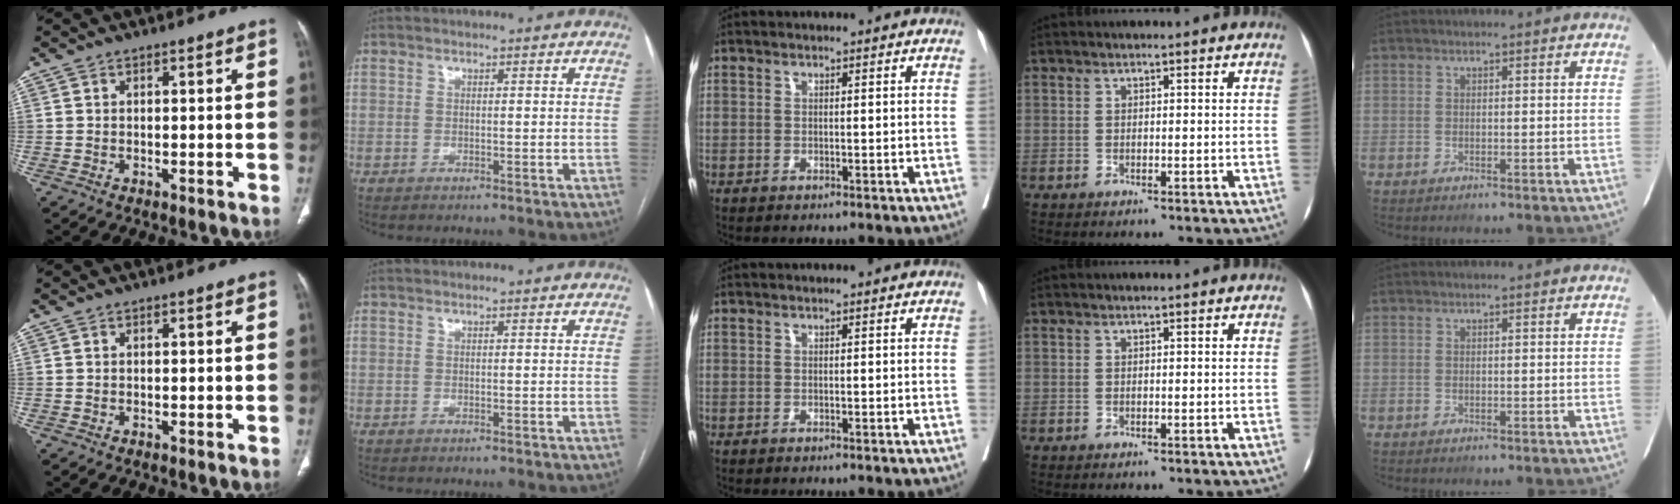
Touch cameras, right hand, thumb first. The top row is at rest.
{}